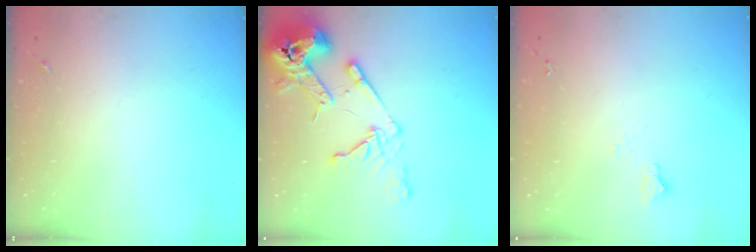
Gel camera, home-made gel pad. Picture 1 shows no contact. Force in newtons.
{"total": 18.8, "press": 18.6, "slide": 2.5}
{"total": 3.6, "press": 3.6, "slide": 0.5}